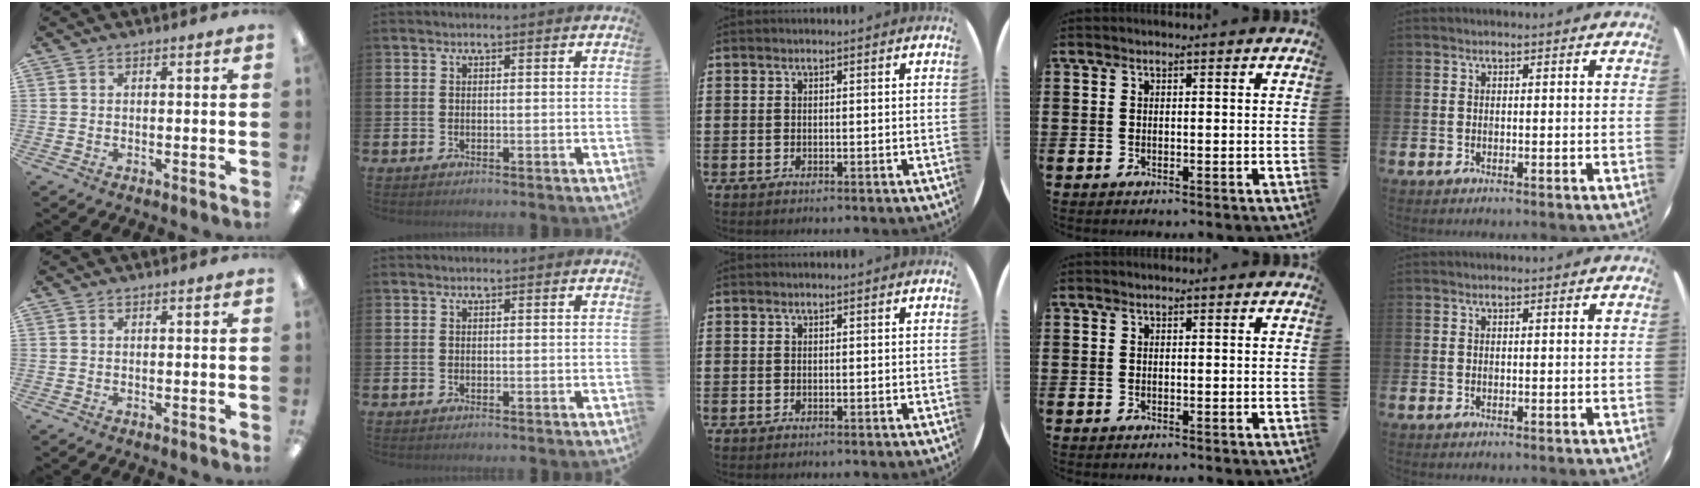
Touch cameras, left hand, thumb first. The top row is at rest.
{}